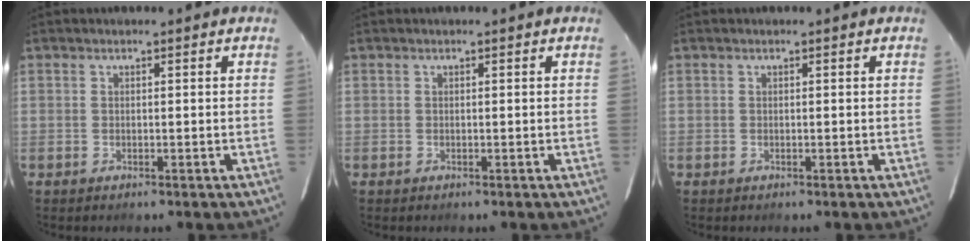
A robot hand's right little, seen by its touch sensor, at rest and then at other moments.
{"total": 0.0}
{"total": 0.0}